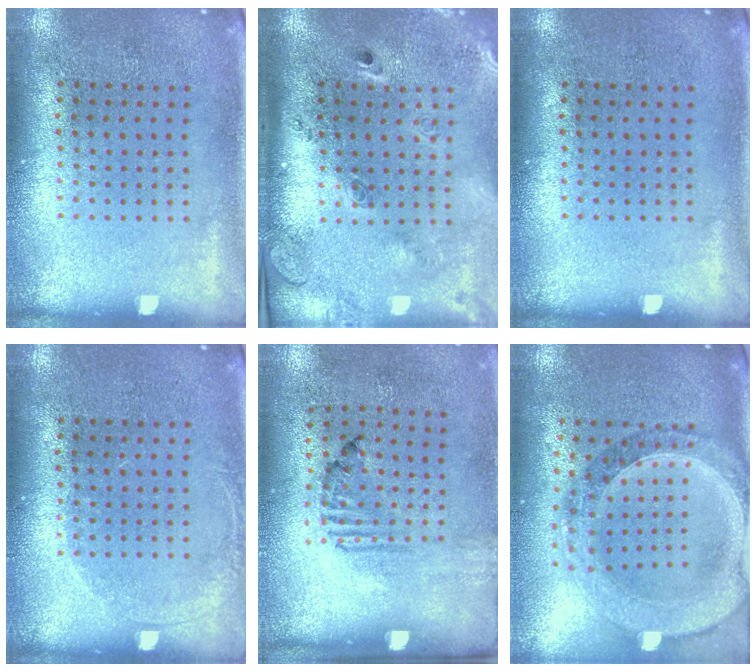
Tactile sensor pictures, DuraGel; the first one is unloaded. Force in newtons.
{"total": 2.8, "press": 1.9, "slide": 2.0}
{"total": 0.0}
{"total": 0.9, "press": 0.8, "slide": 0.2}
{"total": 1.7, "press": 1.1, "slide": 1.3}
{"total": 1.6, "press": 1.5, "slide": 0.5}